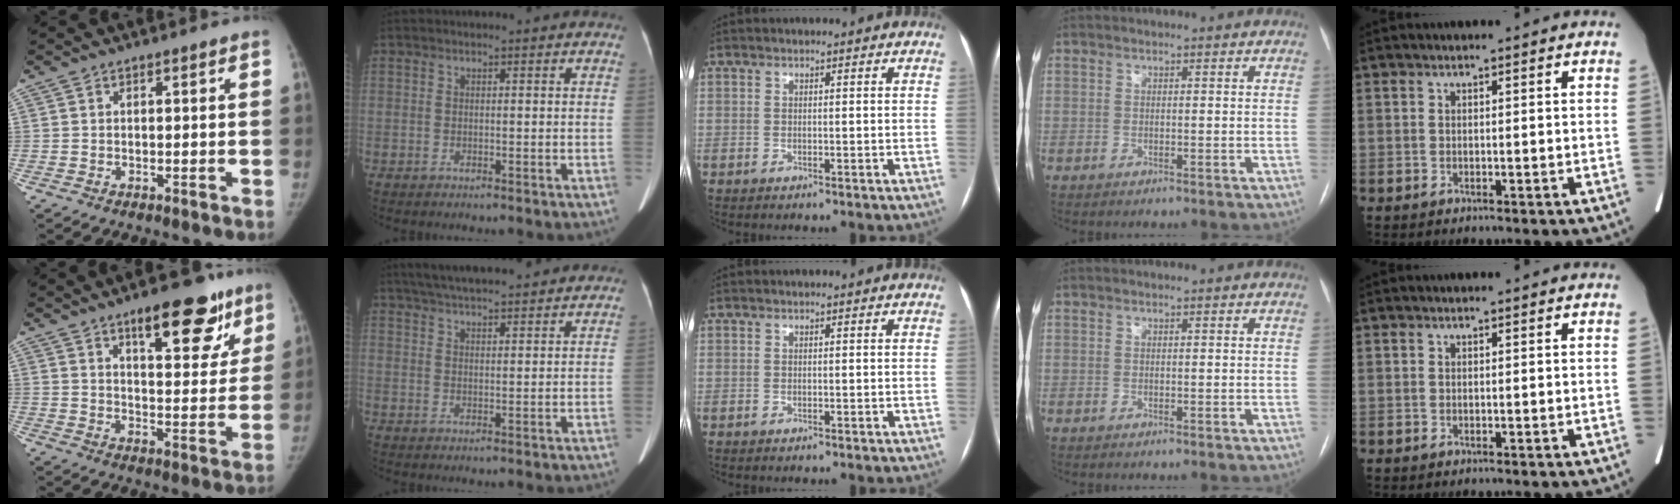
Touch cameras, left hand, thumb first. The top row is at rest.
{"thumb": {"total": 15.3, "force": [9.4, 5.8, 10.6], "torque": [-0.094, -0.042, 0.134]}, "index": {"total": 13.4, "force": [12.0, 1.6, 5.8], "torque": [-0.093, 0.035, 0.174]}}